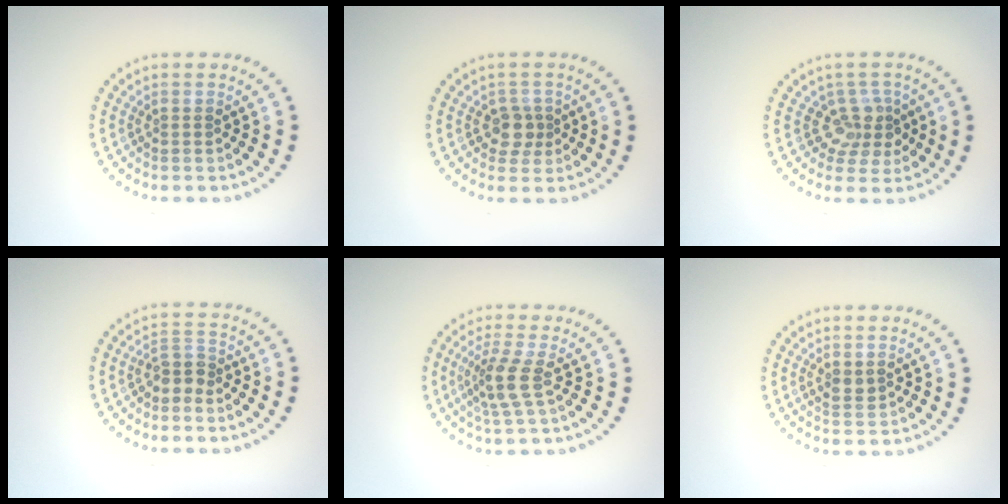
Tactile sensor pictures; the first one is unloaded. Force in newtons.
{"total": 1.9, "press": 1.7, "slide": 0.9}
{"total": 2.9, "press": 2.2, "slide": 1.8}
{"total": 2.0, "press": 1.6, "slide": 1.1}
{"total": 2.7, "press": 2.0, "slide": 1.7}
{"total": 1.2, "press": 1.2, "slide": 0.3}